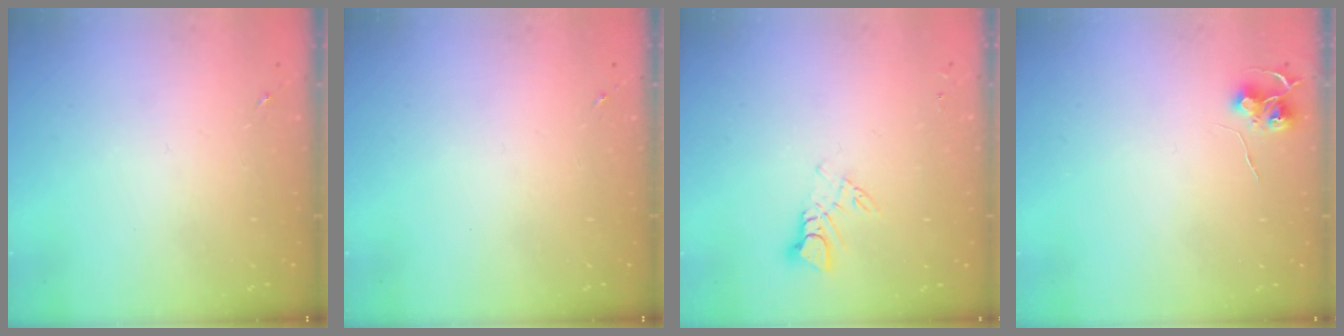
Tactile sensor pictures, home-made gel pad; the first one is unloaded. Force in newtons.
{"total": 0.0}
{"total": 5.0, "press": 5.0, "slide": 0.3}
{"total": 6.4, "press": 6.3, "slide": 0.6}